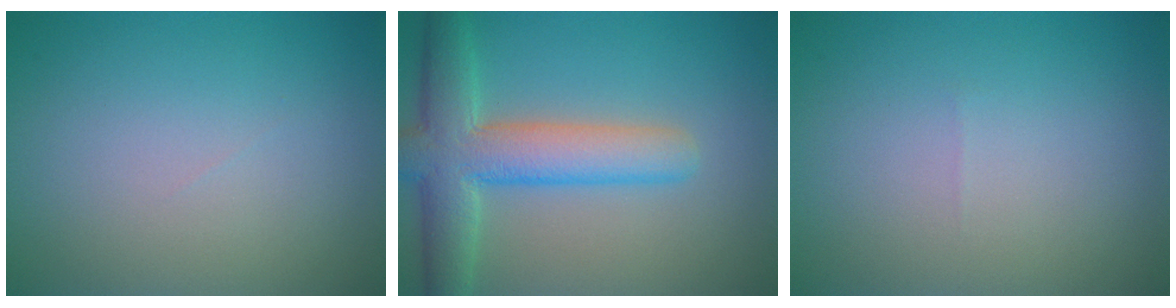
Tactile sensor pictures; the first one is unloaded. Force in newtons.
{"total": 7.0, "press": 7.0, "slide": 0.4}
{"total": 0.0}